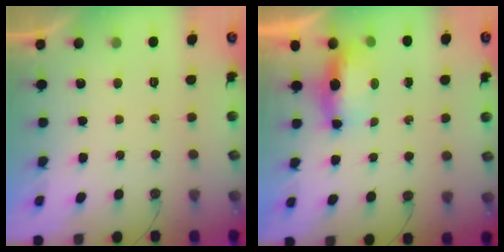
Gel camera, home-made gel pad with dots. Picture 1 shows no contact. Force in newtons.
{"total": 7.8, "press": 6.6, "slide": 4.2}